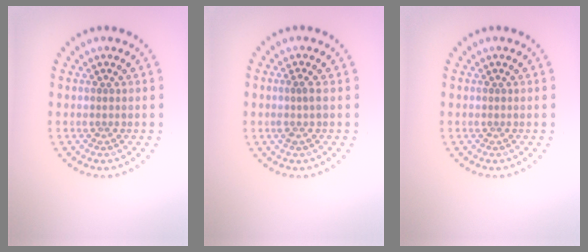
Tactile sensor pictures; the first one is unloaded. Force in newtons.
{"total": 1.1, "press": 0.9, "slide": 0.7}
{"total": 0.0}